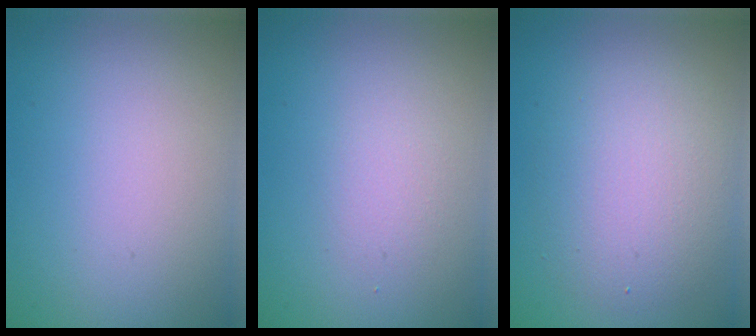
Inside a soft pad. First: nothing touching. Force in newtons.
{"total": 1.4, "press": 1.4, "slide": 0.1}
{"total": 4.8, "press": 4.7, "slide": 0.5}